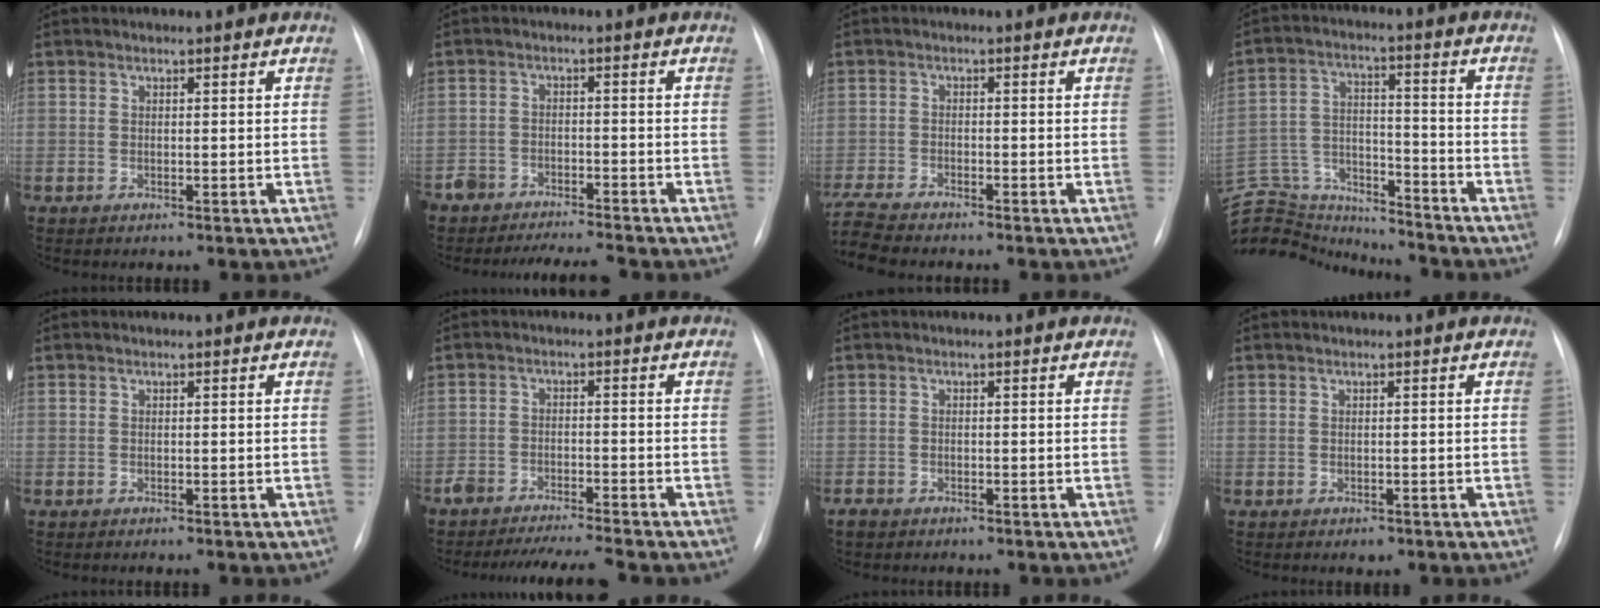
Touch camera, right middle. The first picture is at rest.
{"total": 8.2, "force": [-7.7, 1.7, 2.2], "torque": [-0.027, 0.003, -0.118]}
{"total": 7.3, "force": [-6.7, 0.3, 2.7], "torque": [-0.059, -0.017, -0.124]}
{"total": 20.1, "force": [-19.1, 4.5, 4.5], "torque": [-0.127, 0.027, -0.304]}
{"total": 0.0}
{"total": 8.0, "force": [-7.5, 0.3, 2.9], "torque": [-0.036, -0.004, -0.118]}
{"total": 1.6, "force": [-1.2, 0.9, 0.5], "torque": [-0.014, 0.000, -0.020]}
{"total": 1.0, "force": [-0.6, 0.6, 0.5], "torque": [-0.007, 0.000, -0.004]}